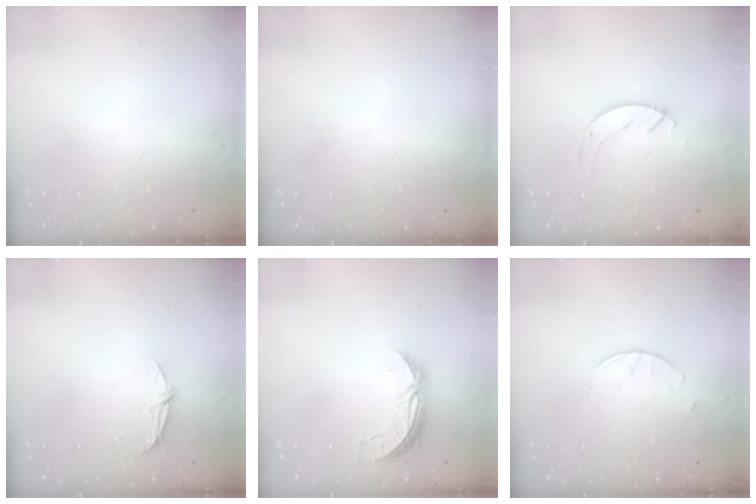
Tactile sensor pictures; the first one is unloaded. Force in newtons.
{"total": 0.0}
{"total": 3.5, "press": 3.5, "slide": 0.4}
{"total": 5.6, "press": 5.6, "slide": 0.4}
{"total": 6.5, "press": 6.5, "slide": 0.5}
{"total": 1.7, "press": 1.7, "slide": 0.3}